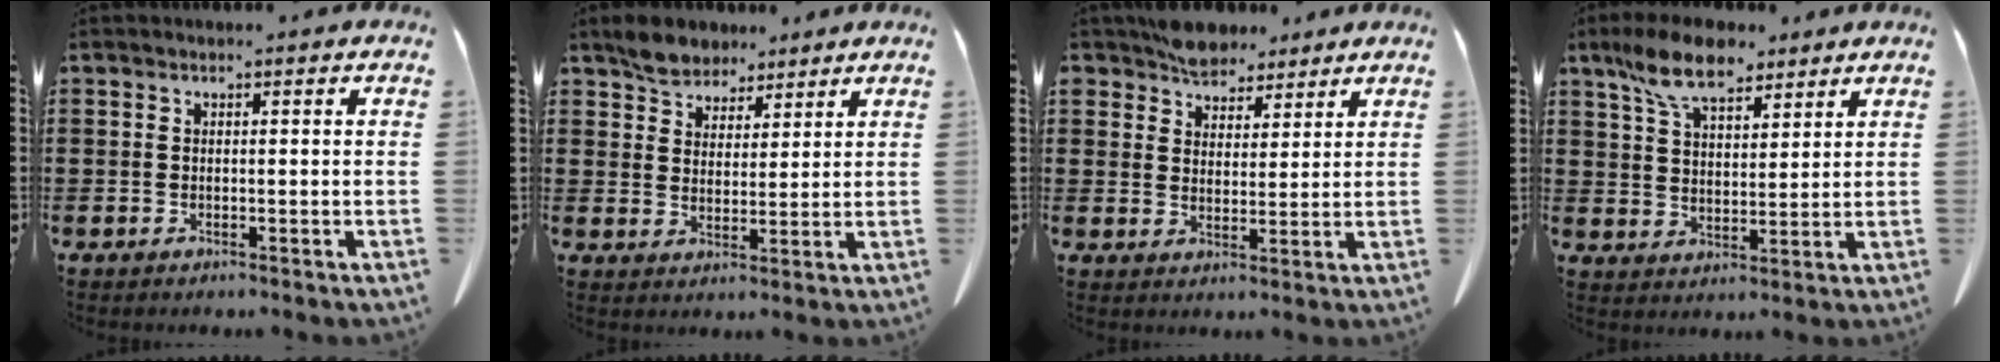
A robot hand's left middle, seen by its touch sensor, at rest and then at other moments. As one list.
[{"total": 4.9, "force": [4.1, 2.6, 0.6], "torque": [-0.031, 0.002, 0.080]}, {"total": 5.6, "force": [5.0, 2.5, 0.7], "torque": [-0.034, -0.006, 0.098]}, {"total": 9.3, "force": [7.0, 3.6, 5.0], "torque": [-0.118, -0.005, 0.132]}]